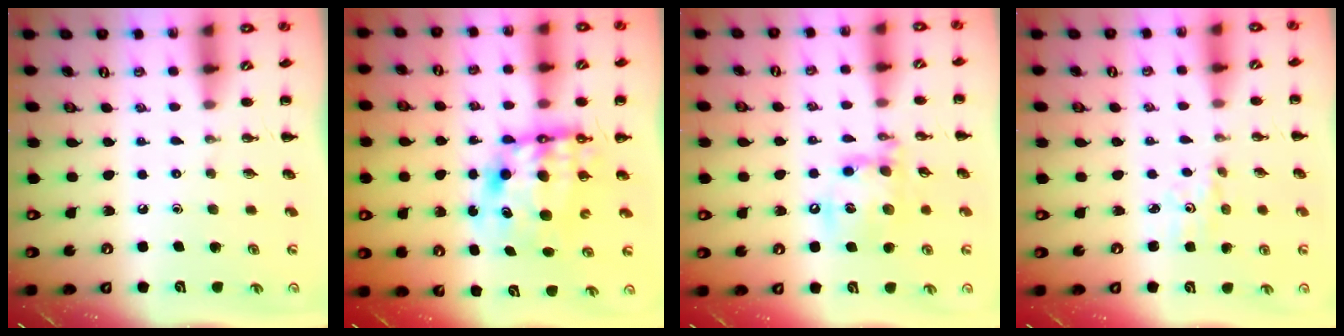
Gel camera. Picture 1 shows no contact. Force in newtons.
{"total": 10.7, "press": 10.3, "slide": 3.0}
{"total": 15.1, "press": 14.9, "slide": 2.6}
{"total": 2.6, "press": 2.4, "slide": 0.9}